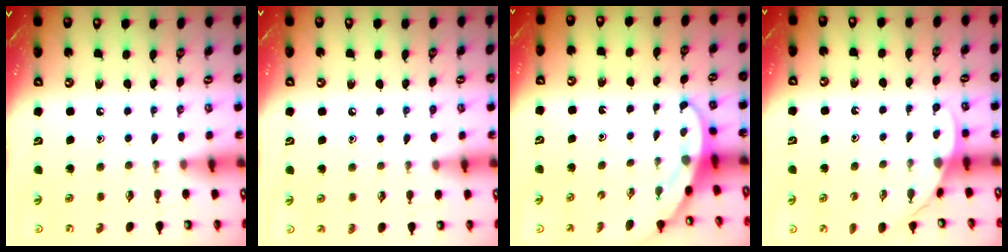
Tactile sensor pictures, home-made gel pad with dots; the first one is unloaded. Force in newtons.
{"total": 4.2, "press": 4.0, "slide": 1.0}
{"total": 3.2, "press": 3.2, "slide": 0.1}
{"total": 3.5, "press": 3.5, "slide": 0.4}